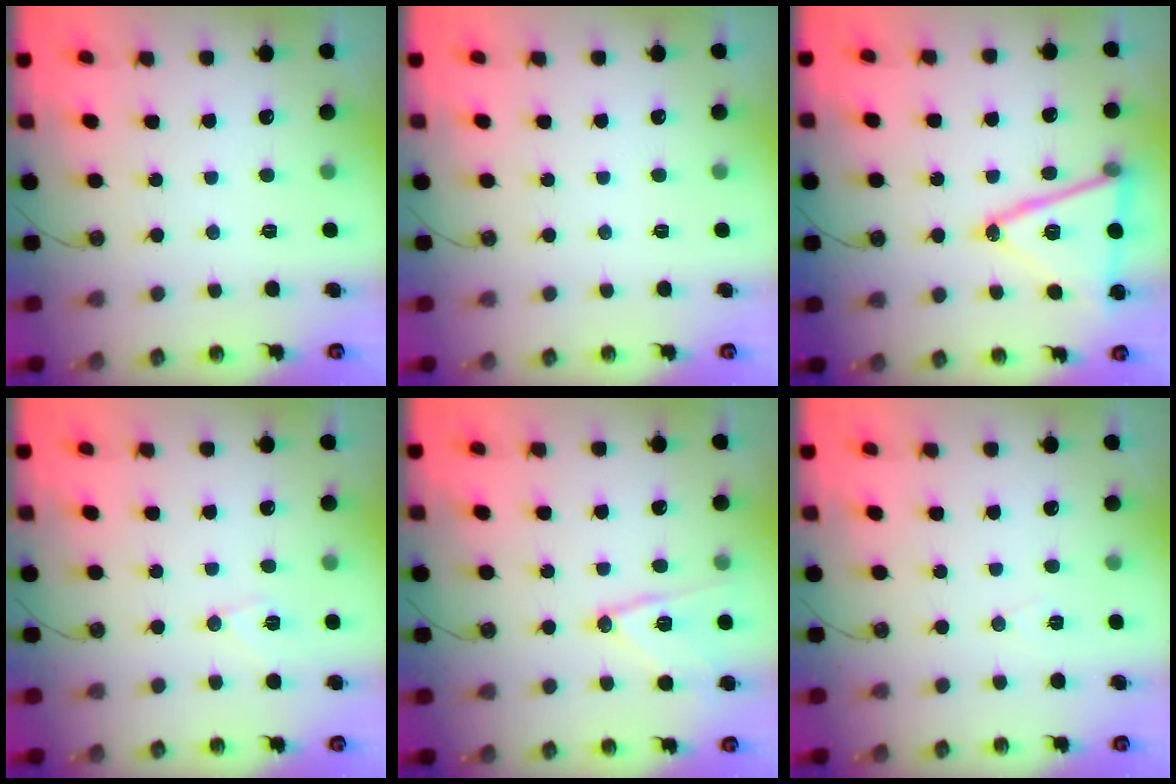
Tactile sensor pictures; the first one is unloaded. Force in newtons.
{"total": 0.0}
{"total": 17.3, "press": 17.0, "slide": 3.5}
{"total": 6.8, "press": 6.7, "slide": 1.1}
{"total": 12.6, "press": 12.6, "slide": 0.7}
{"total": 5.3, "press": 2.9, "slide": 4.4}